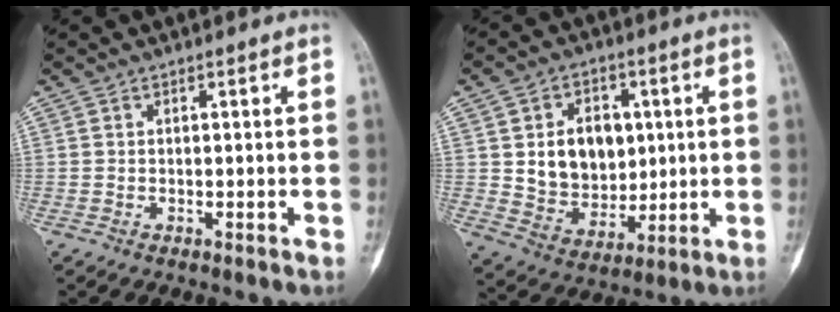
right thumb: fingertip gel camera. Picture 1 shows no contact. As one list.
[{"total": 13.1, "force": [2.1, 10.0, 8.2], "torque": [-0.081, -0.013, 0.050]}]